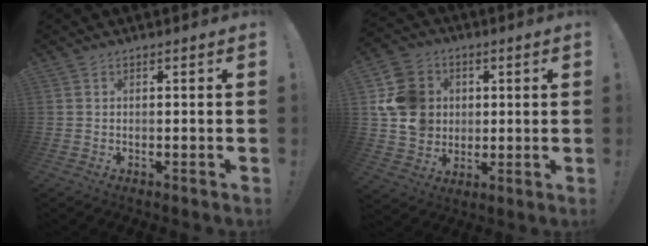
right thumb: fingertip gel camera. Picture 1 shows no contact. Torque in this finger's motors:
{"motor_torque": [1.68, 1.58, 0.88, 0.00, 0.14]}